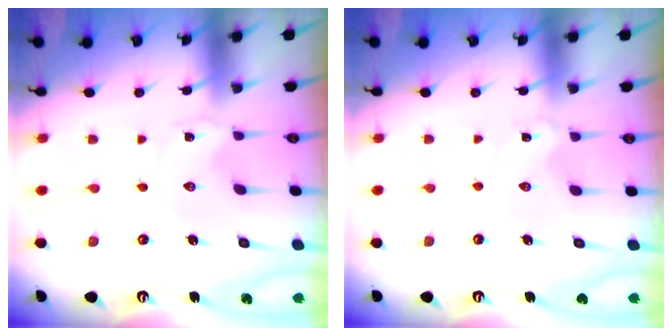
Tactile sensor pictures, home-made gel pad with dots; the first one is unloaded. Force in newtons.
{"total": 0.7, "press": 0.6, "slide": 0.3}